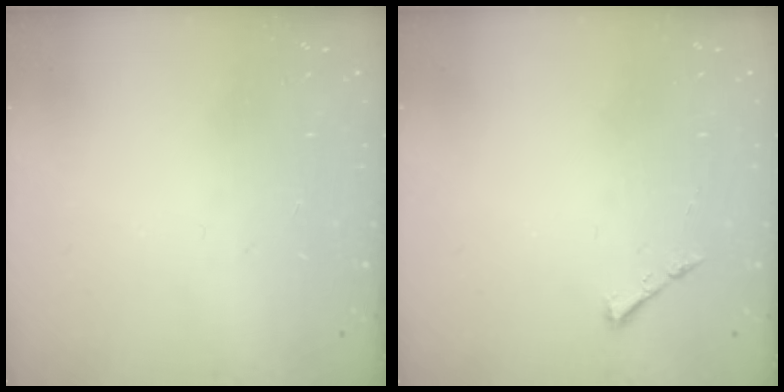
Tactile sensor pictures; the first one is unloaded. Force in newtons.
{"total": 3.7, "press": 3.6, "slide": 0.5}